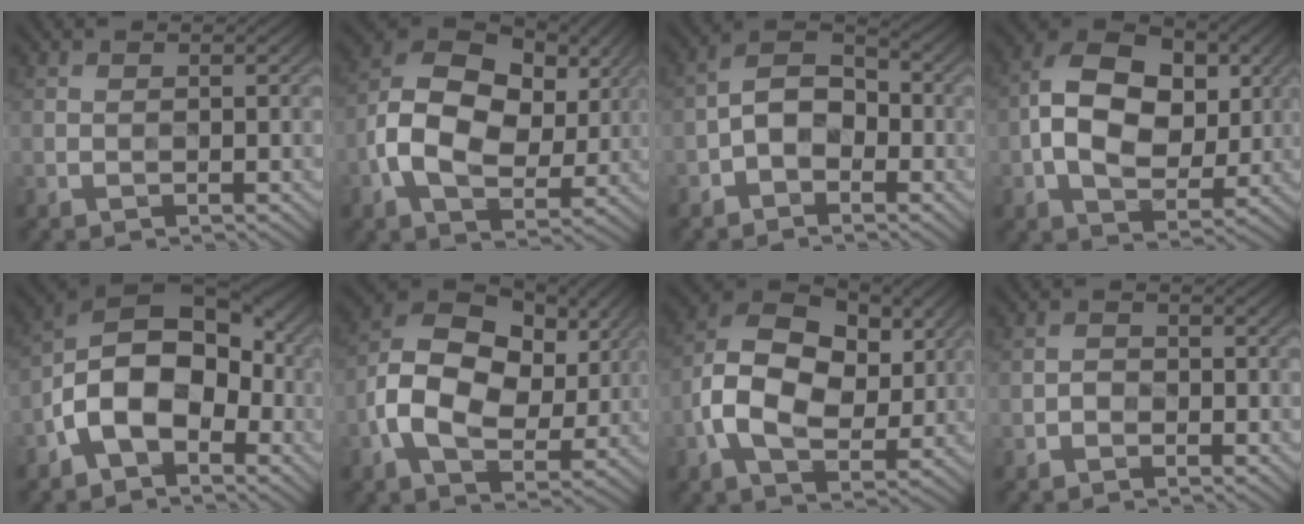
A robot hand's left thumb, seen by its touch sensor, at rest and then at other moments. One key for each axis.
{"total": 12.5, "fx": 0.8, "fy": 8.9, "fz": 8.8, "tx": -0.174, "ty": 0.011, "tz": 0.011}
{"total": 6.3, "fx": -2.6, "fy": 4.0, "fz": 4.0, "tx": -0.058, "ty": 0.013, "tz": -0.058}
{"total": 10.7, "fx": 0.9, "fy": 7.5, "fz": 7.5, "tx": -0.146, "ty": 0.013, "tz": 0.009}
{"total": 13.0, "fx": -3.7, "fy": 8.0, "fz": 9.5, "tx": -0.157, "ty": 0.007, "tz": -0.079}
{"total": 12.4, "fx": 0.7, "fy": 8.8, "fz": 8.8, "tx": -0.176, "ty": 0.013, "tz": 0.007}
{"total": 11.2, "fx": 0.3, "fy": 7.8, "fz": 8.0, "tx": -0.157, "ty": 0.017, "tz": -0.002}
{"total": 1.7, "fx": -1.3, "fy": 1.0, "fz": 0.4, "tx": -0.002, "ty": 0.001, "tz": -0.029}